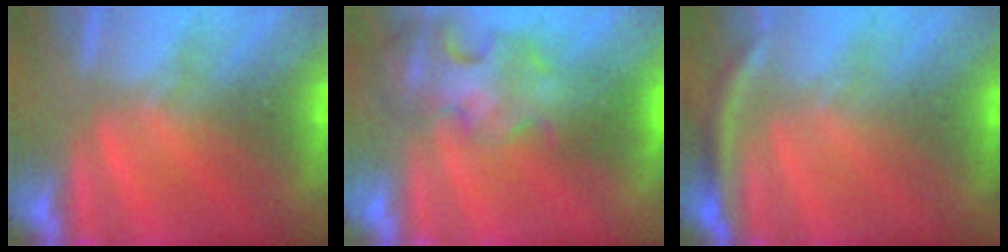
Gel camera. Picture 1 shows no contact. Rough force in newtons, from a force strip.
{"total": 4.7}
{"total": 2.9}